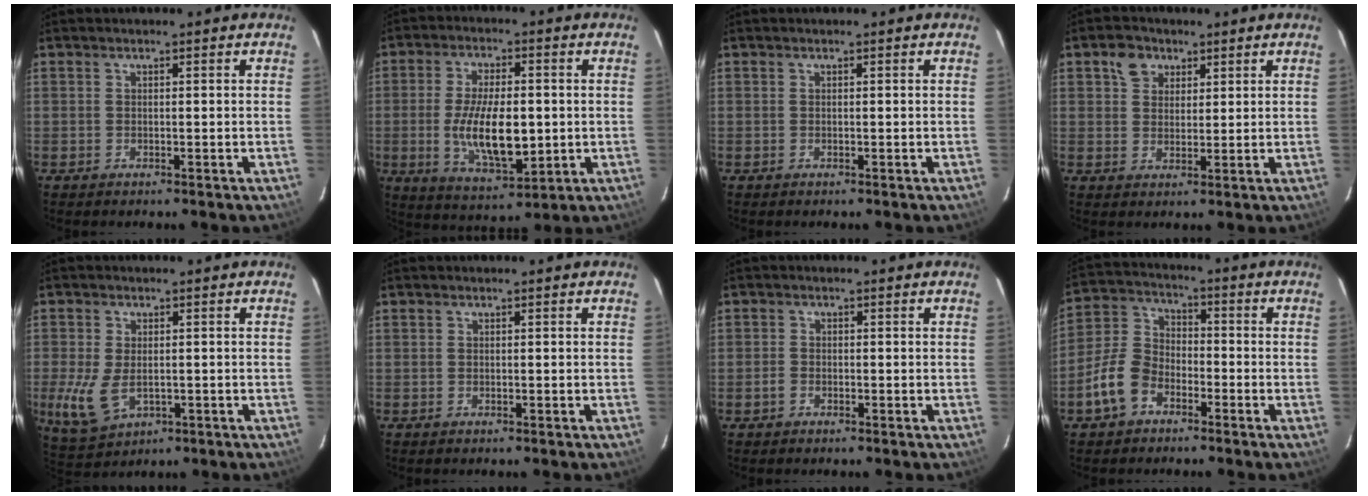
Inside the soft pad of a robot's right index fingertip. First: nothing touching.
{"total": 12.8, "force": [-1.2, 5.3, 11.6], "torque": [-0.222, -0.014, -0.013]}
{"total": 0.0}
{"total": 4.6, "force": [2.3, 3.6, 1.6], "torque": [-0.019, 0.016, 0.041]}
{"total": 7.7, "force": [-1.3, 4.5, 6.1], "torque": [-0.141, -0.015, -0.016]}
{"total": 0.0}
{"total": 1.7, "force": [-1.0, 1.3, 0.3], "torque": [-0.008, 0.004, -0.020]}
{"total": 9.1, "force": [-5.0, 6.2, 4.5], "torque": [-0.102, 0.024, -0.099]}